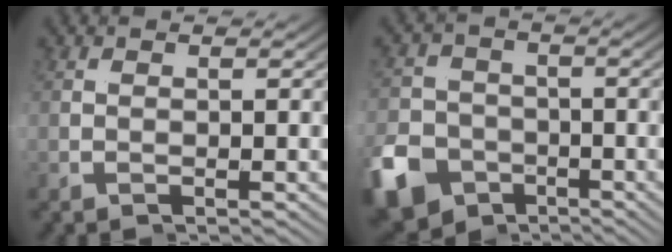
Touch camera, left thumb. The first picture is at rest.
{"total": 12.0, "force": [-3.6, 9.8, 5.8], "torque": [-0.120, -0.040, -0.058]}